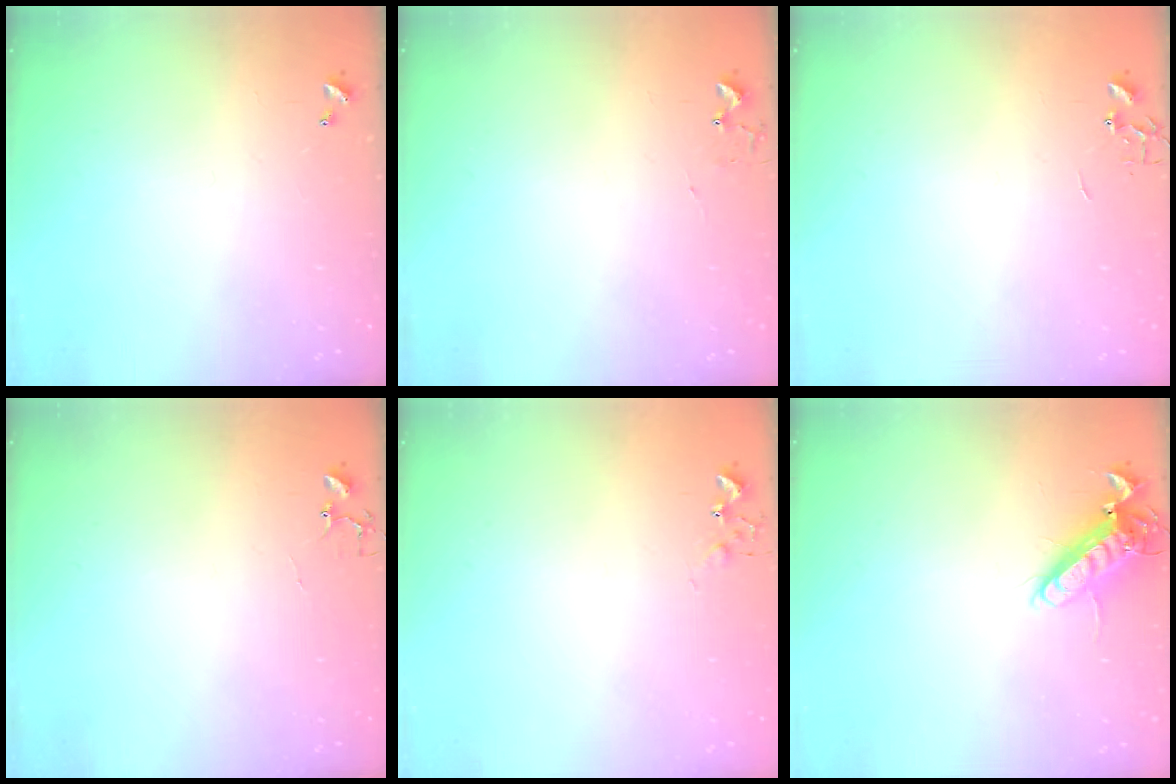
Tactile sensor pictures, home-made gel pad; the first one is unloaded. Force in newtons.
{"total": 5.4, "press": 5.4, "slide": 0.7}
{"total": 0.0}
{"total": 3.4, "press": 3.4, "slide": 0.3}
{"total": 5.2, "press": 5.2, "slide": 0.6}
{"total": 12.6, "press": 12.4, "slide": 2.4}